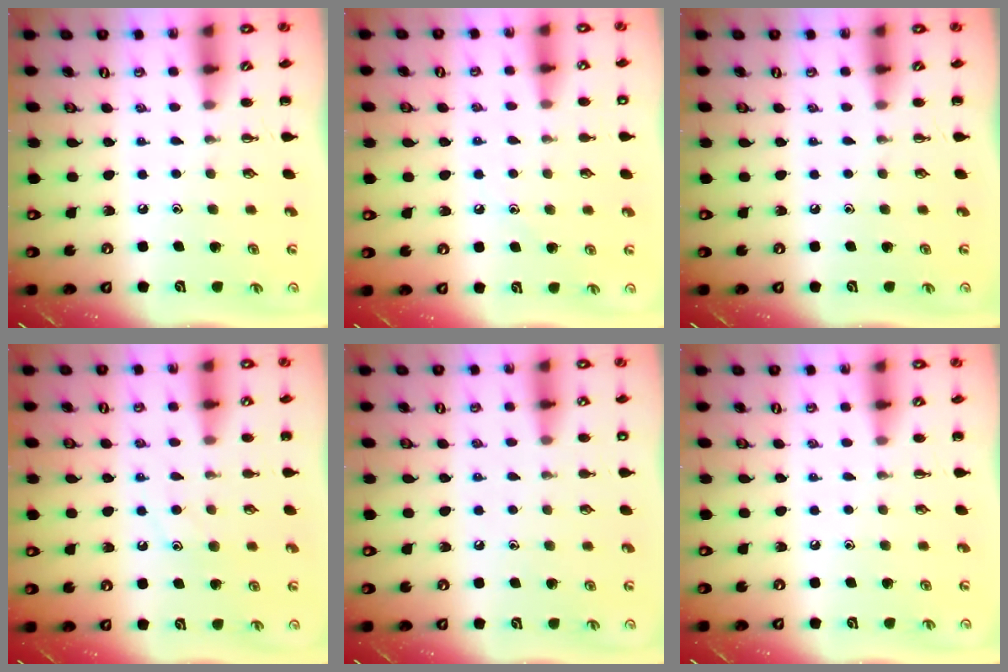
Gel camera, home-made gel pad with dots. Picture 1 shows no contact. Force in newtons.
{"total": 9.4, "press": 9.2, "slide": 2.0}
{"total": 0.0}
{"total": 9.3, "press": 9.3, "slide": 1.1}
{"total": 7.2, "press": 6.8, "slide": 2.1}
{"total": 4.1, "press": 3.8, "slide": 1.6}